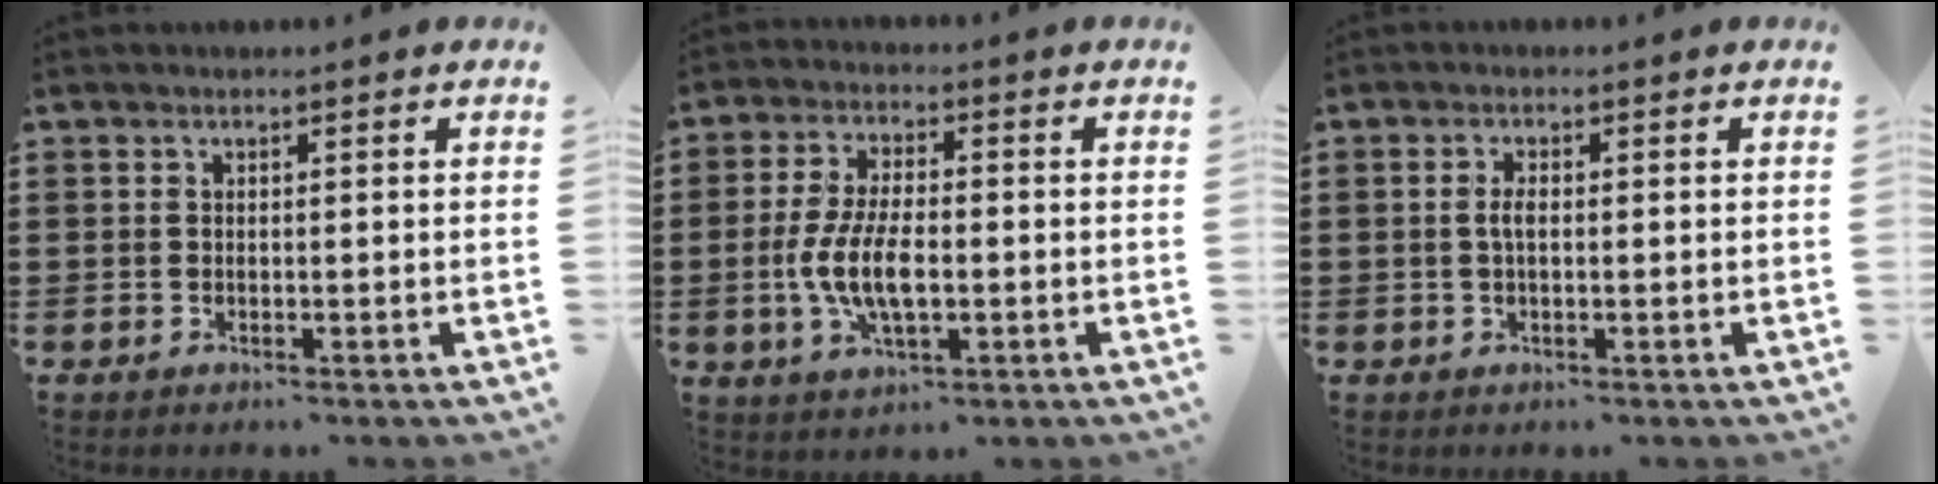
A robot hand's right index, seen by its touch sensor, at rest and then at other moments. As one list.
[{"total": 8.4, "force": [-1.5, 3.6, 7.5], "torque": [-0.163, -0.002, -0.032]}, {"total": 2.1, "force": [0.0, 0.8, 2.0], "torque": [-0.046, -0.001, -0.005]}]